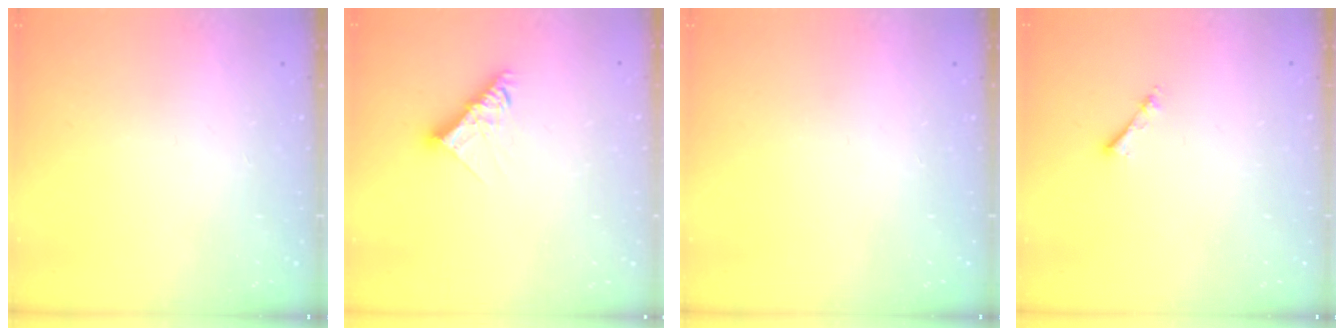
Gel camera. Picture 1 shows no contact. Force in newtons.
{"total": 9.8, "press": 9.8, "slide": 0.8}
{"total": 0.0}
{"total": 2.7, "press": 2.7, "slide": 0.4}